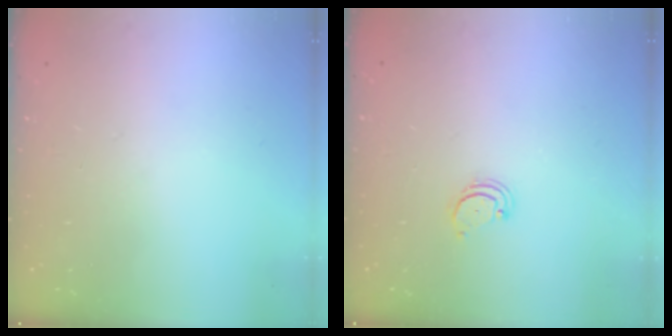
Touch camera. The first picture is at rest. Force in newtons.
{"total": 2.6, "press": 2.5, "slide": 0.5}